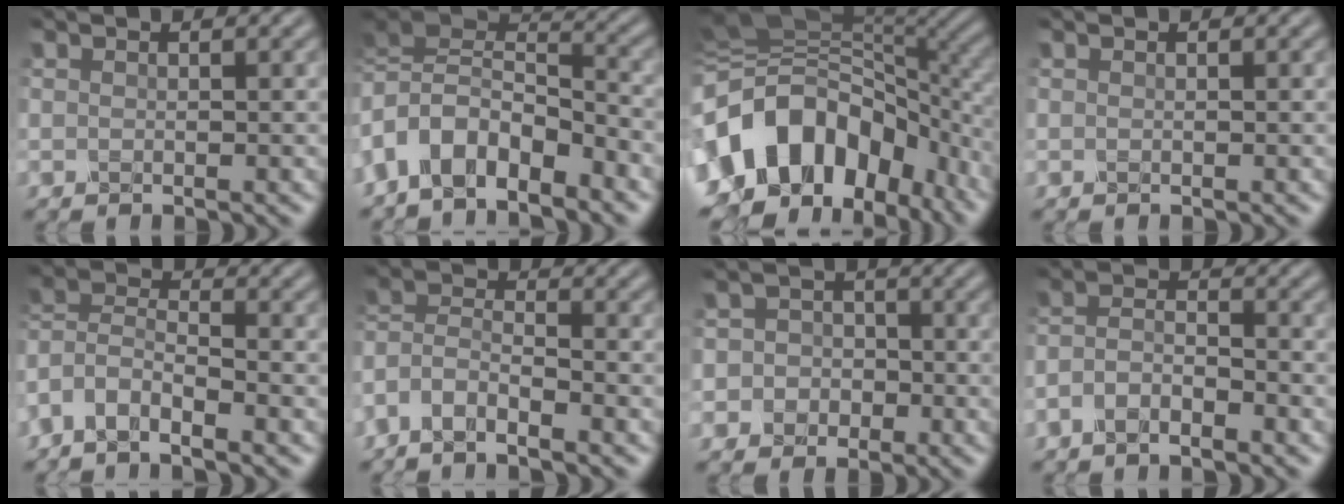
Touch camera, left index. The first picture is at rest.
{"total": 7.7, "force": [-3.5, 4.3, 5.4], "torque": [-0.096, 0.004, -0.074]}
{"total": 16.1, "force": [-4.1, 11.2, 10.8], "torque": [-0.207, -0.011, -0.062]}
{"total": 0.0}
{"total": 4.8, "force": [-3.5, 1.9, 2.7], "torque": [-0.052, 0.002, -0.081]}
{"total": 4.2, "force": [-3.3, 1.5, 2.2], "torque": [-0.044, 0.001, -0.079]}
{"total": 4.0, "force": [-1.1, 3.8, 0.7], "torque": [0.020, 0.011, -0.043]}
{"total": 2.7, "force": [-1.7, 1.1, 1.8], "torque": [-0.039, 0.005, -0.042]}